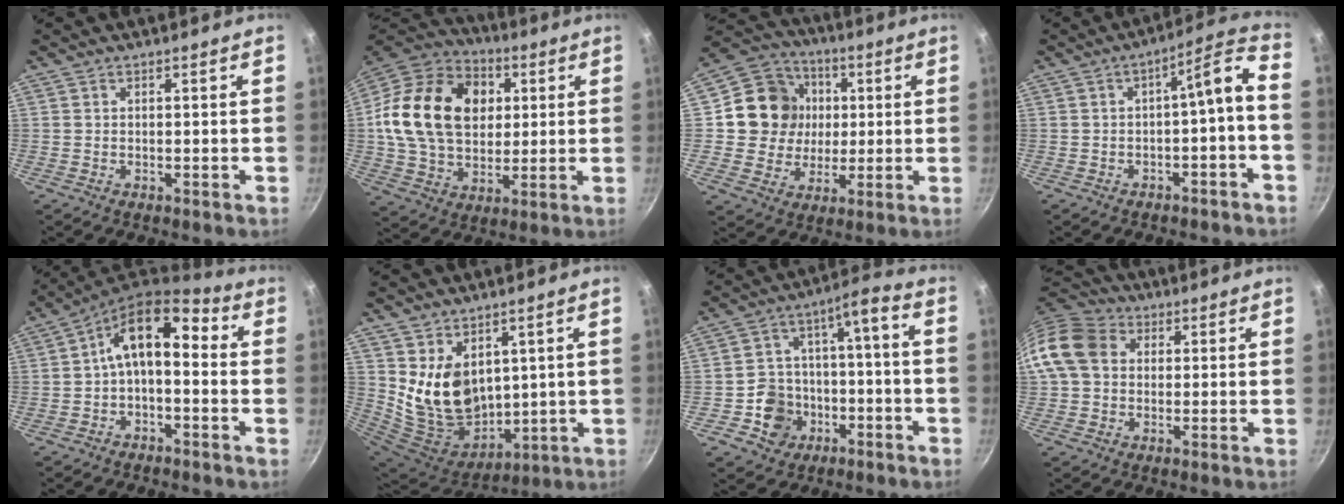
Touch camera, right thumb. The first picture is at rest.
{"total": 24.0, "force": [4.4, 17.7, 15.7], "torque": [-0.252, 0.013, 0.072]}
{"total": 14.6, "force": [2.0, 13.4, 5.3], "torque": [-0.068, 0.014, 0.025]}
{"total": 8.3, "force": [-2.4, 2.4, 7.5], "torque": [-0.114, 0.059, -0.026]}
{"total": 10.8, "force": [0.1, 6.1, 9.0], "torque": [-0.144, 0.046, -0.016]}
{"total": 14.7, "force": [5.3, 10.5, 8.8], "torque": [-0.134, -0.058, 0.125]}
{"total": 11.7, "force": [-4.5, 9.2, 5.7], "torque": [-0.079, 0.063, -0.058]}
{"total": 11.8, "force": [1.9, 9.6, 6.6], "torque": [-0.107, 0.023, 0.017]}